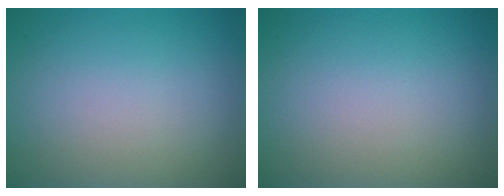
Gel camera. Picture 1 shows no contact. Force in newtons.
{"total": 0.0}